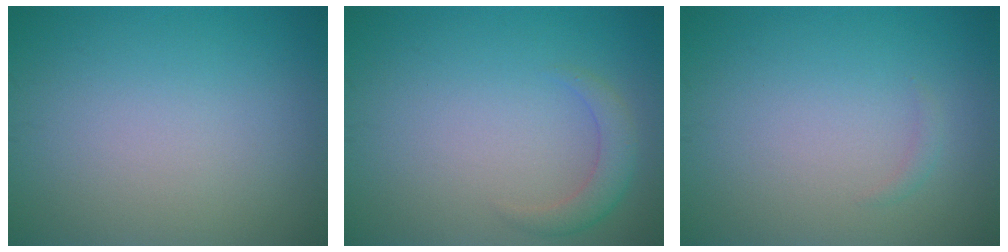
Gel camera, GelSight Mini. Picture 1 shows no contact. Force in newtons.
{"total": 2.1, "press": 2.1, "slide": 0.2}
{"total": 0.6, "press": 0.6, "slide": 0.0}